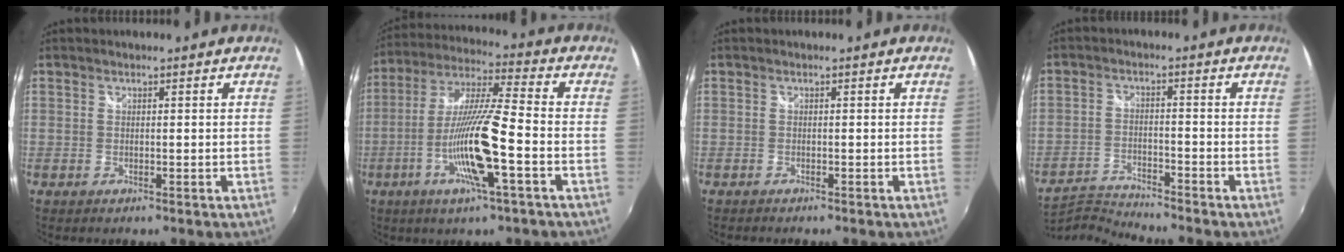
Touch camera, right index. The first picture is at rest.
{"total": 15.4, "force": [-5.5, 0.9, 14.3], "torque": [-0.283, -0.012, -0.107]}
{"total": 1.0, "force": [-1.0, 0.2, 0.1], "torque": [-0.006, -0.007, -0.019]}
{"total": 7.6, "force": [-7.6, -0.2, 0.6], "torque": [-0.035, 0.006, -0.154]}